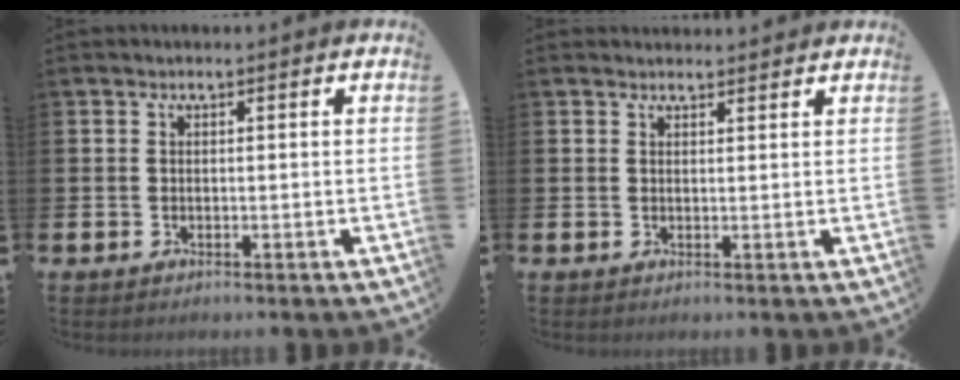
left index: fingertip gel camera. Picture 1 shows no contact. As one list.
[{"total": 1.5, "force": [1.4, 0.4, 0.0], "torque": [0.006, -0.003, 0.025]}]